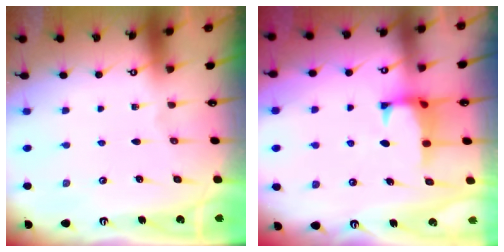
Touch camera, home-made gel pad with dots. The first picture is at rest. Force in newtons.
{"total": 1.0, "press": 0.7, "slide": 0.8}